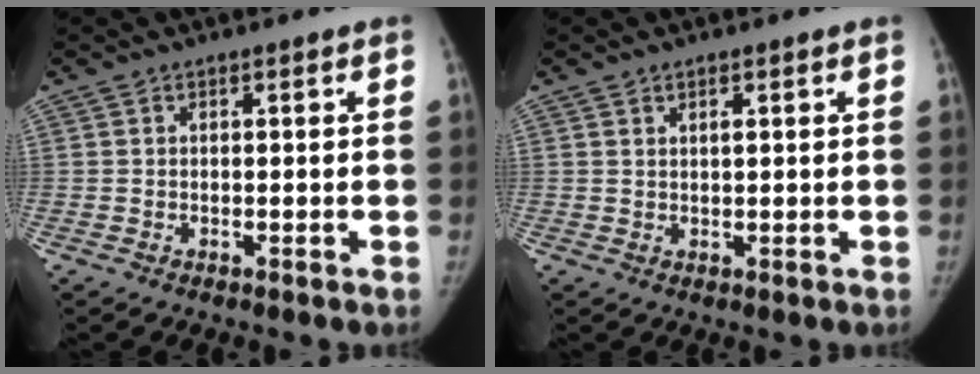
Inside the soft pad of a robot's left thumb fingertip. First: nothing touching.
{"total": 1.1, "force": [0.7, 0.4, 0.8], "torque": [-0.012, -0.003, 0.013]}